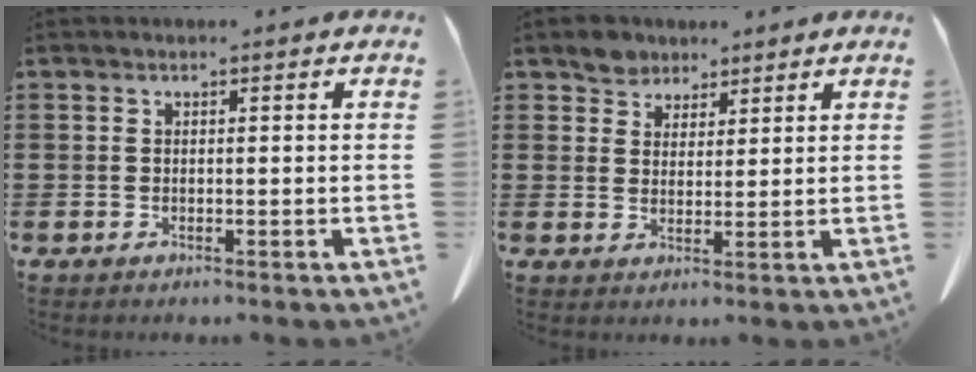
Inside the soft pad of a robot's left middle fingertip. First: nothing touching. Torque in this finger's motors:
{"motor_torque": [1.38, 0.76, -0.01, 0.03]}